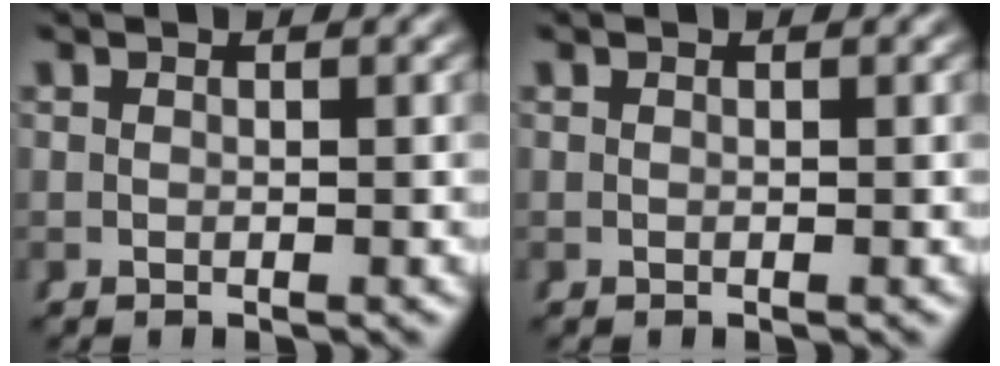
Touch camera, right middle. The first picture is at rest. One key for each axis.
{"total": 0.0}